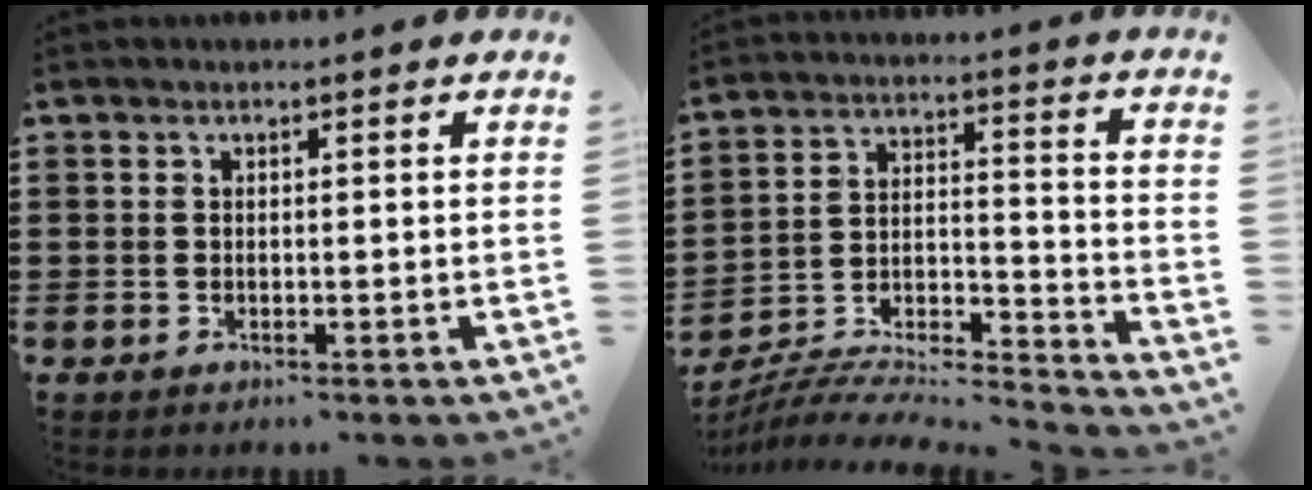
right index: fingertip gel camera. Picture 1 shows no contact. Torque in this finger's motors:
{"motor_torque": [1.20, 0.94, -0.71, -0.21]}